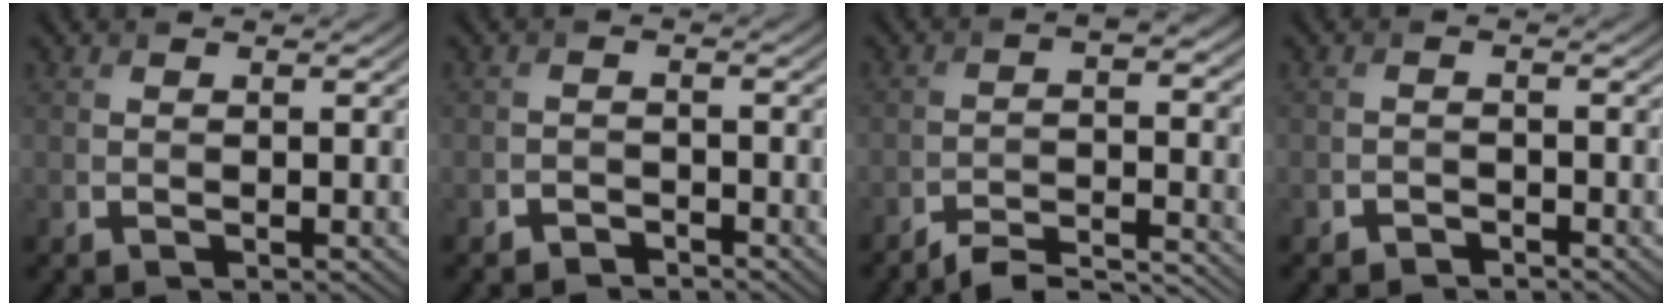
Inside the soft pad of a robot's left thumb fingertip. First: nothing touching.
{"total": 1.7, "force": [-1.5, 0.7, 0.2], "torque": [-0.002, 0.001, -0.032]}
{"total": 7.5, "force": [-6.2, 1.4, 4.0], "torque": [-0.068, 0.001, -0.103]}
{"total": 1.3, "force": [-1.2, 0.6, 0.1], "torque": [0.000, 0.000, -0.025]}